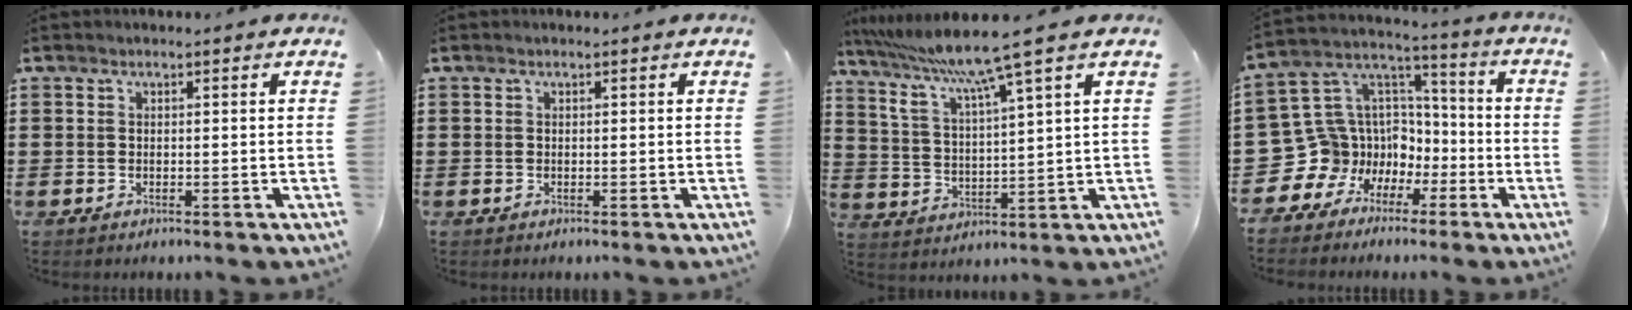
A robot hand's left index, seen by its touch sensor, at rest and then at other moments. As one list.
[{"total": 0.0}, {"total": 9.0, "force": [6.9, -0.9, 5.7], "torque": [-0.134, -0.036, 0.111]}, {"total": 11.5, "force": [-4.2, 10.6, 1.1], "torque": [-0.082, -0.017, -0.054]}]